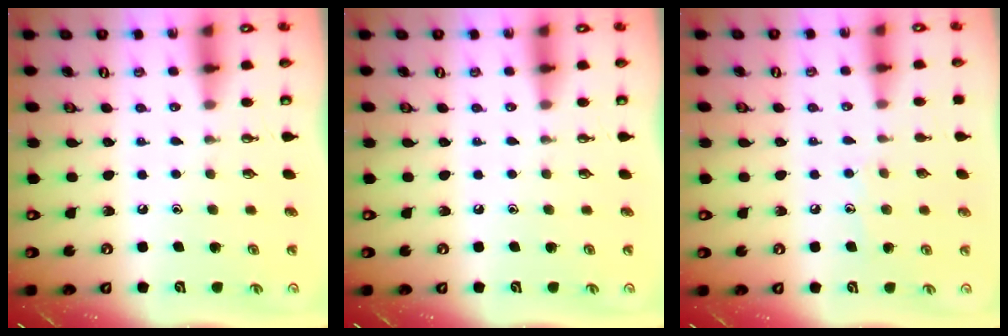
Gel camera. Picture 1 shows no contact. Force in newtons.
{"total": 0.0}
{"total": 6.5, "press": 6.5, "slide": 0.7}